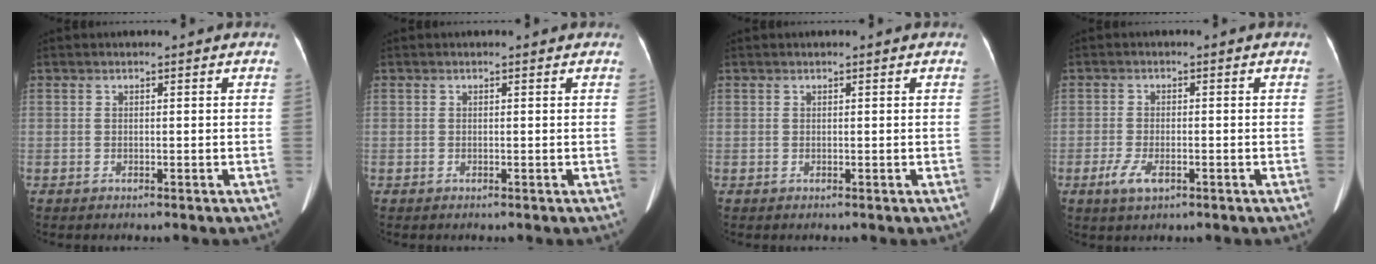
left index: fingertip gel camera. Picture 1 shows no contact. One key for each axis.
{"total": 0.0}
{"total": 0.0}
{"total": 3.7, "fx": -1.8, "fy": 1.5, "fz": 2.9, "tx": -0.068, "ty": -0.005, "tz": -0.029}